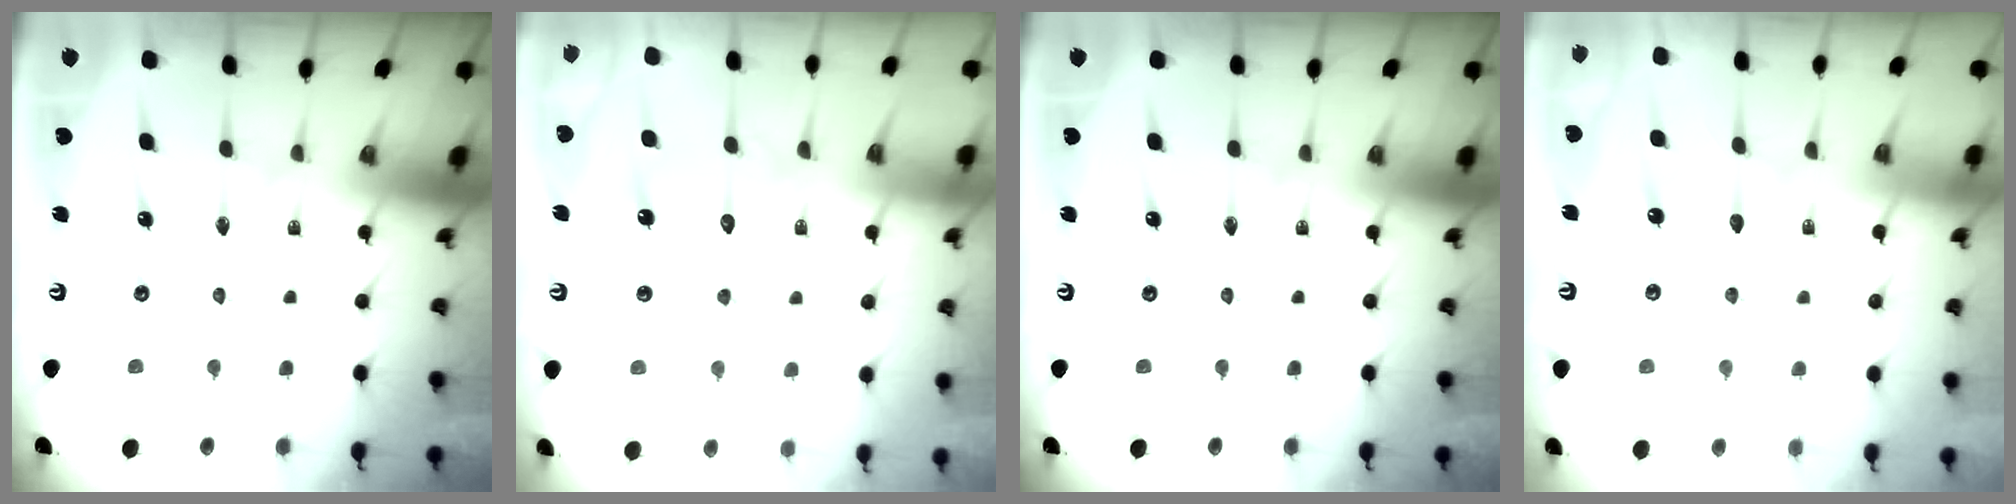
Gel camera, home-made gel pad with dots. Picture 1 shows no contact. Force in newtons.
{"total": 10.8, "press": 10.8, "slide": 0.8}
{"total": 0.0}
{"total": 3.2, "press": 3.2, "slide": 0.1}